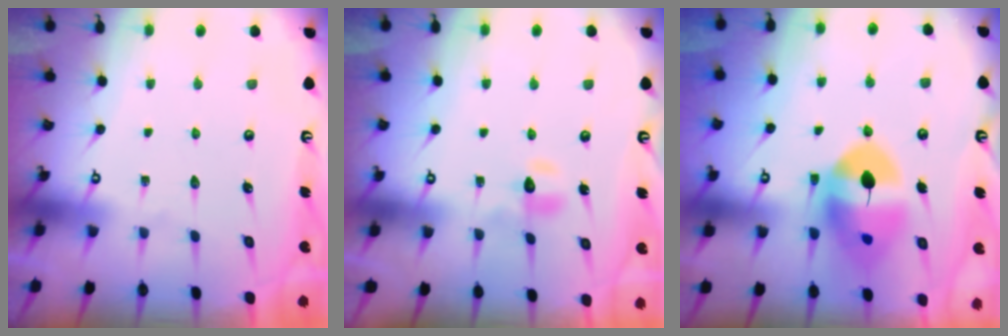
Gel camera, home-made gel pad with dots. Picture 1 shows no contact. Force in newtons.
{"total": 4.8, "press": 4.8, "slide": 0.6}
{"total": 12.5, "press": 12.3, "slide": 2.1}